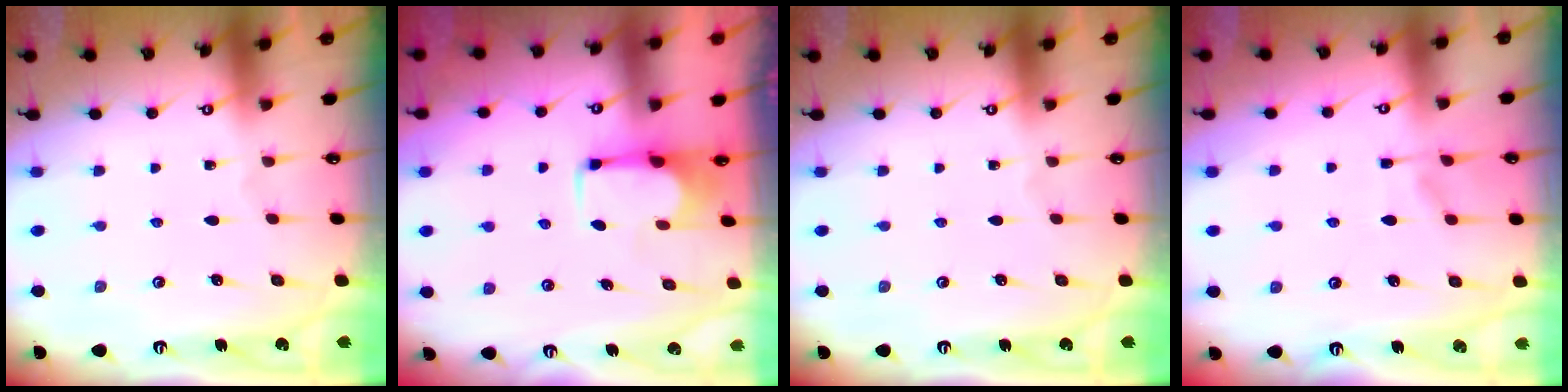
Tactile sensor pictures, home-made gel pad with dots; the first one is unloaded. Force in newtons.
{"total": 1.9, "press": 1.7, "slide": 0.7}
{"total": 0.0}
{"total": 1.3, "press": 0.0, "slide": 1.3}